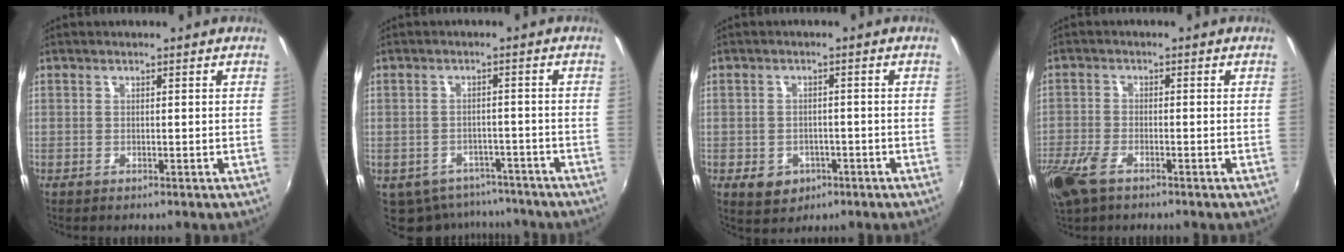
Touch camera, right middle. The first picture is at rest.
{"total": 10.0, "force": [-7.6, 5.9, 2.7], "torque": [-0.070, -0.002, -0.095]}
{"total": 5.6, "force": [-2.5, 4.4, 2.3], "torque": [-0.058, -0.002, -0.028]}
{"total": 8.2, "force": [-5.1, 3.6, 5.3], "torque": [-0.140, -0.022, -0.103]}